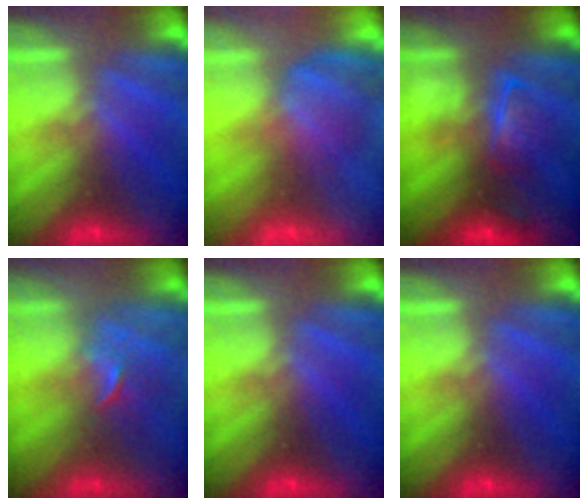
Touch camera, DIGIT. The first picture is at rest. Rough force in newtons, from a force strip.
{"total": 3.5}
{"total": 2.6}
{"total": 2.6}
{"total": 0.0}
{"total": 0.0}